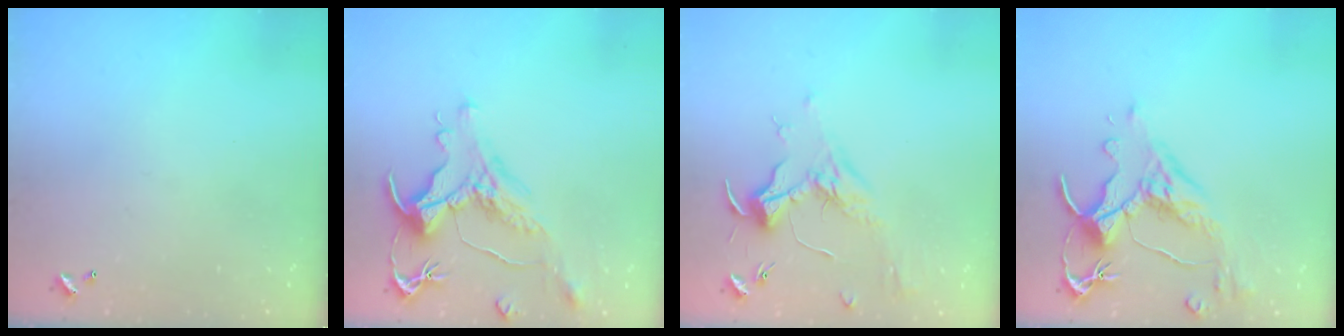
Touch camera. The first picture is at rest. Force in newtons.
{"total": 1.5, "press": 0.7, "slide": 1.3}
{"total": 1.9, "press": 1.7, "slide": 0.8}
{"total": 3.2, "press": 2.9, "slide": 1.3}